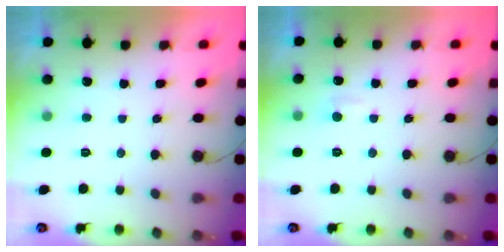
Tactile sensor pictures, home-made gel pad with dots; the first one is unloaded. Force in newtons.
{"total": 3.3, "press": 3.3, "slide": 0.4}